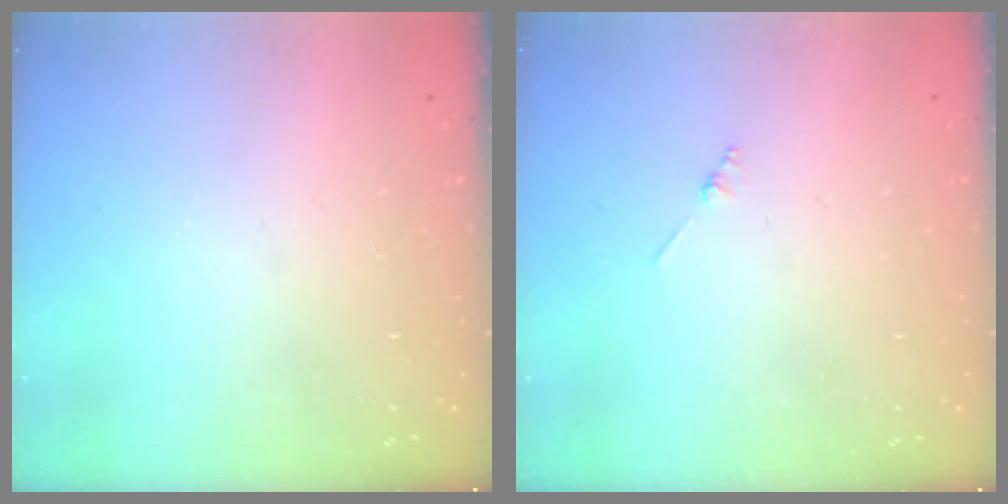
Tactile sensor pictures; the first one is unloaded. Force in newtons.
{"total": 0.8, "press": 0.8, "slide": 0.2}